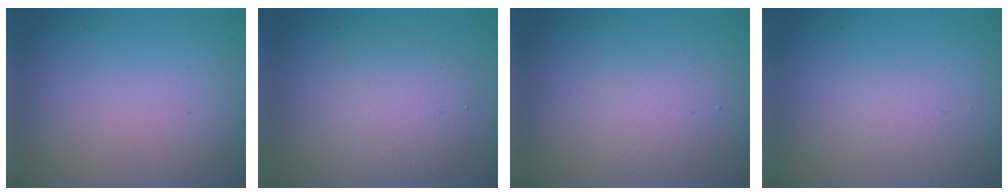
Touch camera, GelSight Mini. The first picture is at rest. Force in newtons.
{"total": 4.0, "press": 4.0, "slide": 0.1}
{"total": 2.2, "press": 2.2, "slide": 0.1}
{"total": 0.9, "press": 0.9, "slide": 0.1}